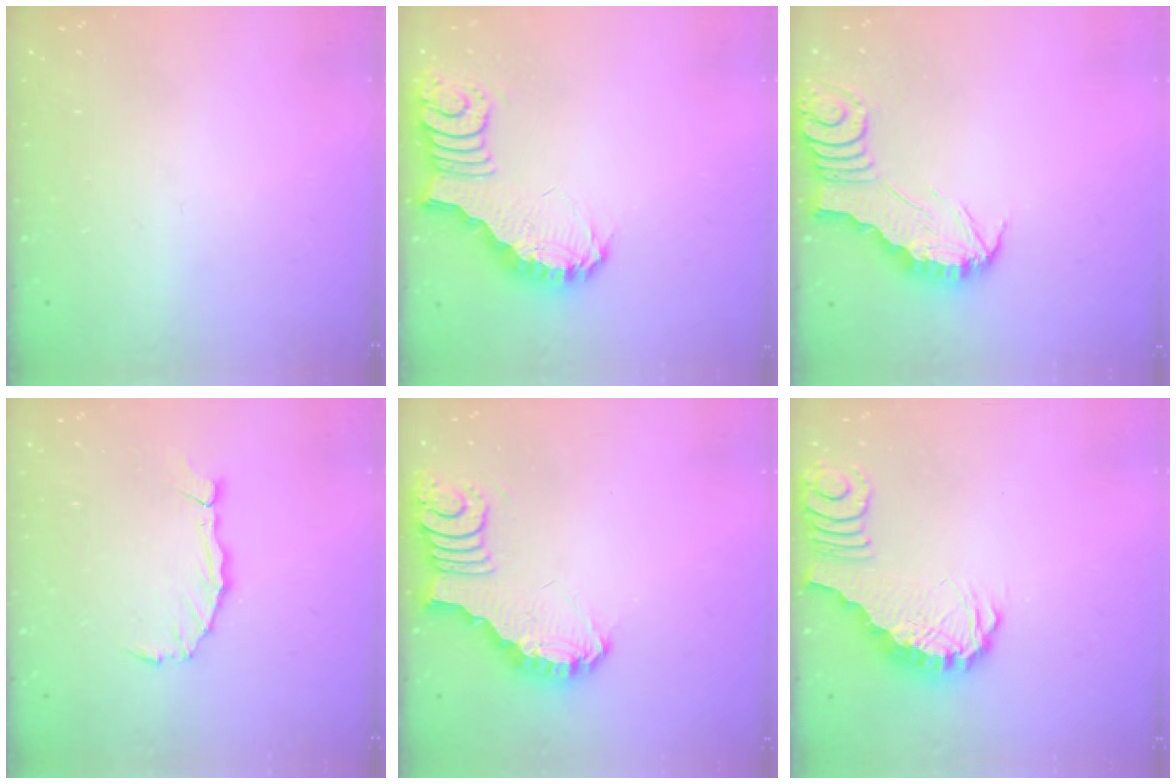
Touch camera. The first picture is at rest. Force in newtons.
{"total": 3.7, "press": 3.6, "slide": 0.6}
{"total": 2.9, "press": 2.9, "slide": 0.3}
{"total": 2.8, "press": 2.8, "slide": 0.2}
{"total": 3.8, "press": 3.8, "slide": 0.3}
{"total": 2.7, "press": 2.7, "slide": 0.5}